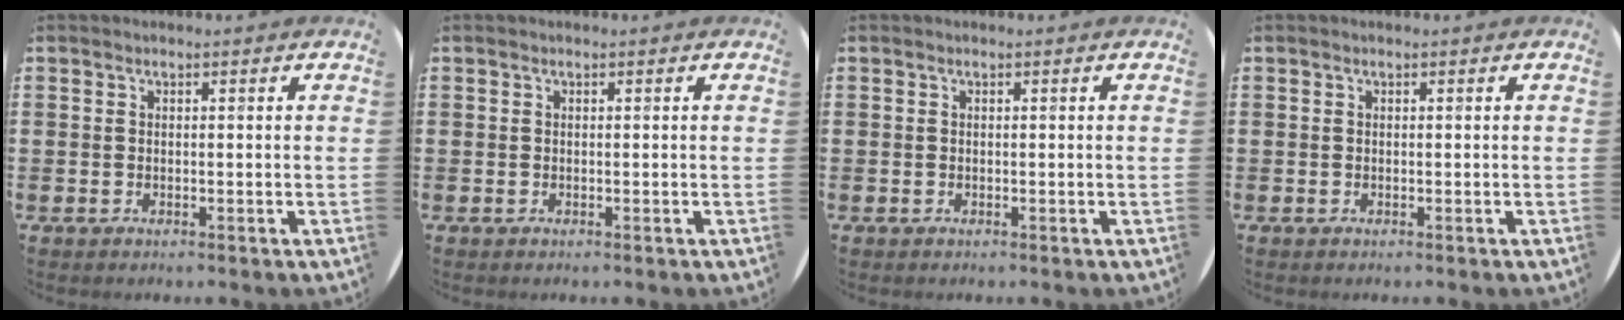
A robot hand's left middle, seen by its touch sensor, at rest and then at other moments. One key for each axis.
{"total": 0.0}
{"total": 0.0}
{"total": 0.0}